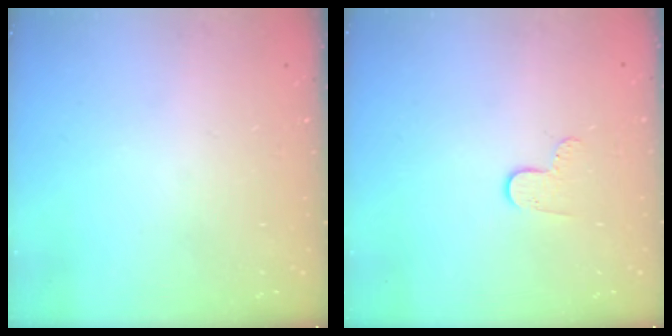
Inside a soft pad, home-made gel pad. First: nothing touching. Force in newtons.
{"total": 6.0, "press": 6.0, "slide": 0.5}